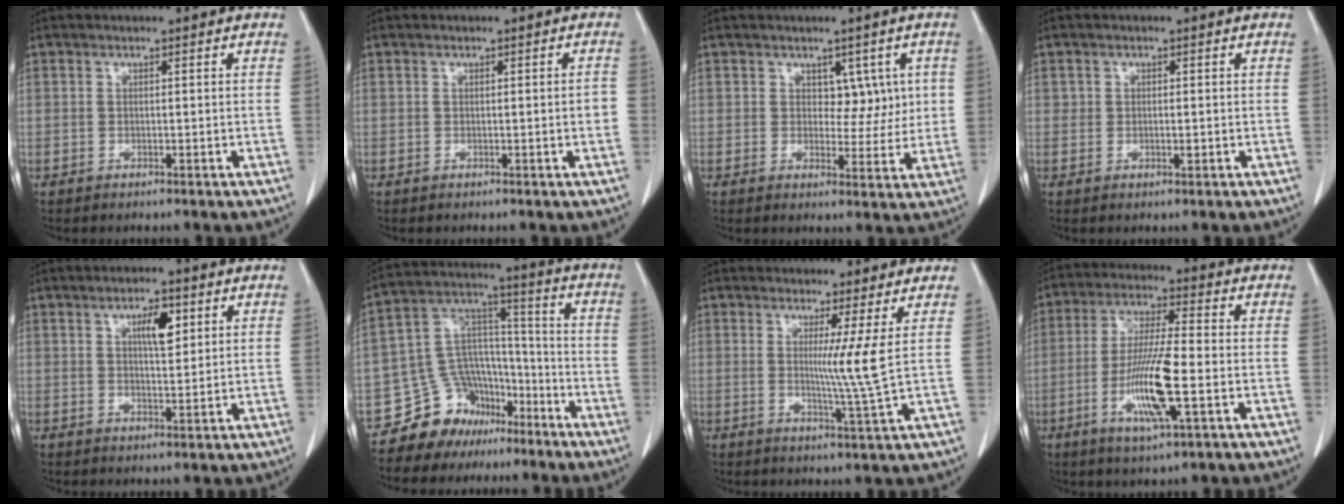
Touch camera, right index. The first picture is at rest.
{"total": 1.4, "force": [-0.2, 0.2, 1.4], "torque": [-0.016, 0.000, -0.001]}
{"total": 4.3, "force": [1.5, 3.0, 2.8], "torque": [-0.021, 0.003, 0.022]}
{"total": 1.1, "force": [-0.1, 0.7, 0.9], "torque": [-0.012, -0.001, -0.001]}
{"total": 4.6, "force": [1.9, 1.4, 3.9], "torque": [-0.066, 0.001, 0.032]}
{"total": 12.8, "force": [-9.2, 8.5, 2.5], "torque": [-0.055, 0.084, -0.150]}
{"total": 5.0, "force": [1.1, -1.9, 4.5], "torque": [-0.081, -0.023, 0.023]}
{"total": 11.0, "force": [-3.0, 1.3, 10.5], "torque": [-0.202, -0.012, -0.057]}